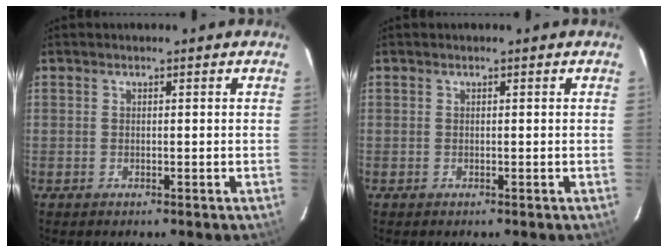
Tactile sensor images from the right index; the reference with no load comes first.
{"total": 0.0}